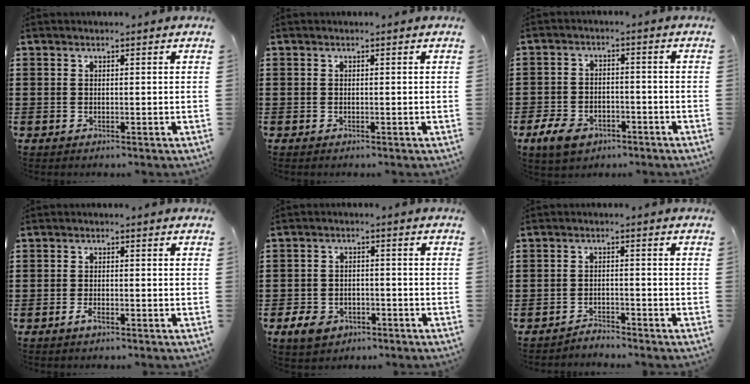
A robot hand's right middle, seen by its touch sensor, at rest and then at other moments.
{"total": 0.0}
{"total": 4.9, "force": [-3.6, 2.5, 2.3], "torque": [-0.060, 0.007, -0.074]}
{"total": 1.9, "force": [-1.1, 0.6, 1.4], "torque": [-0.034, -0.003, -0.022]}
{"total": 3.9, "force": [-2.7, 2.3, 1.6], "torque": [-0.043, 0.002, -0.058]}
{"total": 2.4, "force": [-2.4, 0.1, 0.0], "torque": [-0.007, 0.001, -0.051]}